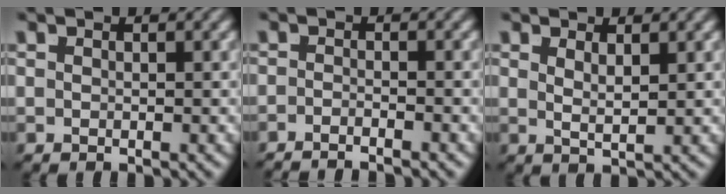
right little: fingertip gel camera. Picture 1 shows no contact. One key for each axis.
{"total": 2.7, "fx": -2.6, "fy": -0.3, "fz": 0.2, "tx": 0.001, "ty": -0.010, "tz": -0.042}
{"total": 1.6, "fx": 0.9, "fy": -0.5, "fz": 1.2, "tx": -0.017, "ty": -0.009, "tz": 0.025}